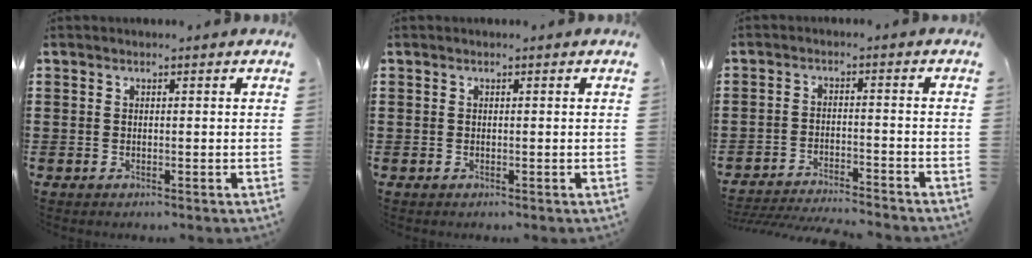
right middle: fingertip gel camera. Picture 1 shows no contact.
{"total": 0.0}
{"total": 3.9, "force": [-3.9, -0.1, 0.5], "torque": [-0.020, -0.004, -0.084]}